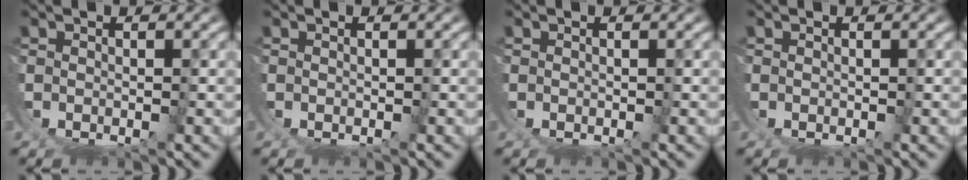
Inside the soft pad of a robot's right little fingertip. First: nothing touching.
{"total": 0.0}
{"total": 0.0}
{"total": 0.0}